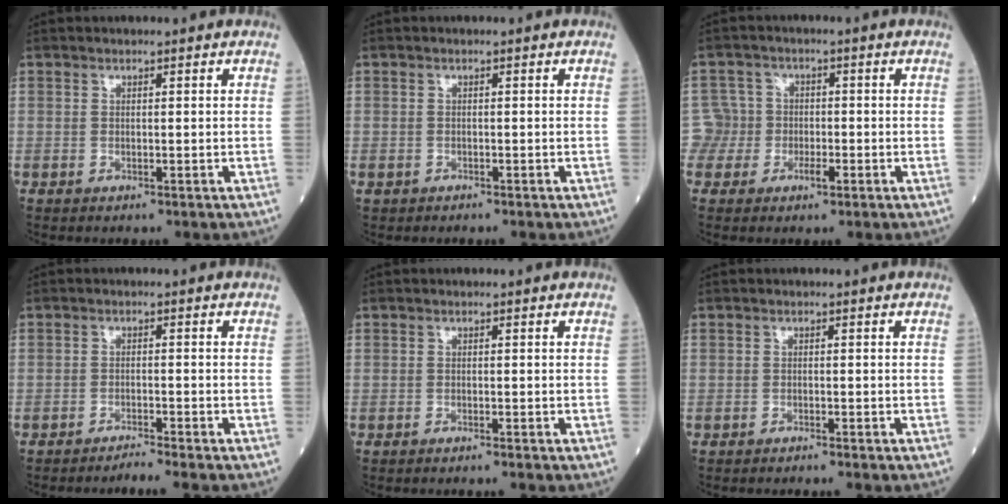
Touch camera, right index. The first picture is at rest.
{"total": 0.7, "force": [-0.4, 0.6, 0.0], "torque": [-0.006, 0.002, -0.008]}
{"total": 3.9, "force": [-1.2, 3.7, 0.0], "torque": [0.011, 0.016, -0.028]}
{"total": 2.4, "force": [-2.1, -1.3, 0.2], "torque": [-0.003, -0.007, -0.040]}
{"total": 0.8, "force": [-0.7, -0.4, 0.3], "torque": [-0.003, 0.003, -0.011]}
{"total": 1.0, "force": [-0.9, -0.3, 0.3], "torque": [-0.004, 0.003, -0.015]}